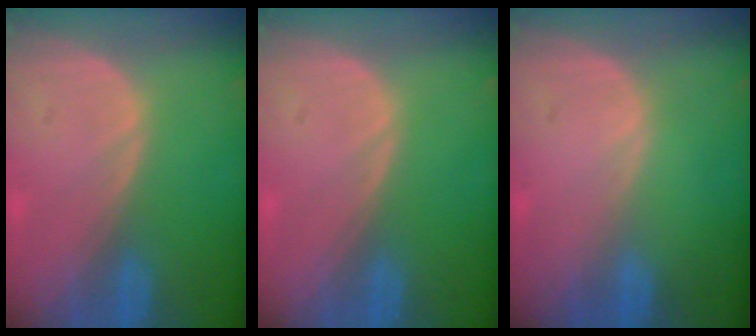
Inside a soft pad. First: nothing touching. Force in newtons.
{"total": 0.0}
{"total": 0.0}